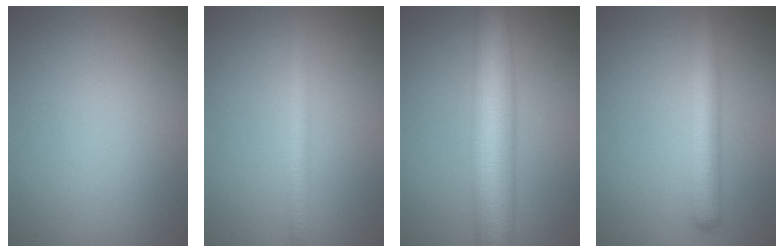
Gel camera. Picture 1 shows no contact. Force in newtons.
{"total": 2.3, "press": 2.3, "slide": 0.0}
{"total": 9.6, "press": 9.6, "slide": 0.3}
{"total": 4.1, "press": 4.0, "slide": 0.2}